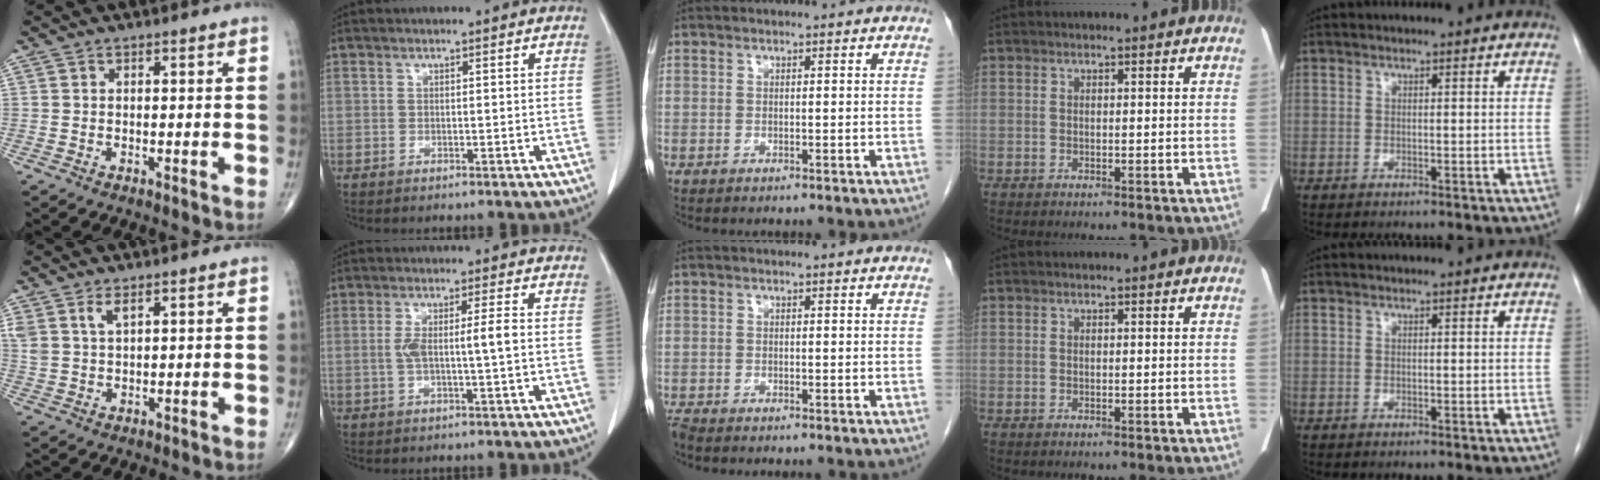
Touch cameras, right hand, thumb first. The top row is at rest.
{"thumb": {"total": 3.8, "force": [2.3, 1.7, 2.5], "torque": [-0.051, -0.006, 0.050]}, "index": {"total": 4.4, "force": [-0.1, -0.1, 4.4], "torque": [-0.086, 0.010, 0.003]}, "middle": {"total": 0.9, "force": [-0.9, 0.0, 0.2], "torque": [-0.013, -0.006, -0.019]}}